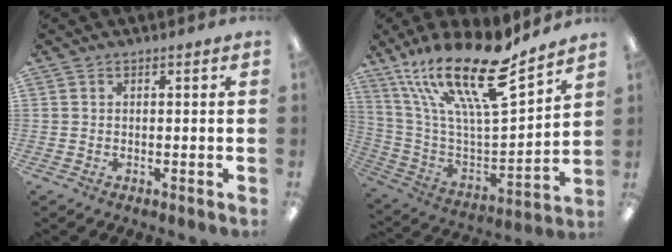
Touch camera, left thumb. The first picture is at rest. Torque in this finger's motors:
{"motor_torque": [0.50, 0.43, 1.44, -1.32, 0.61]}